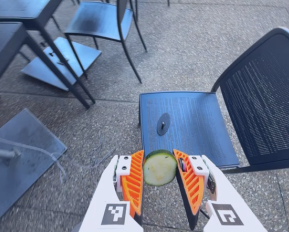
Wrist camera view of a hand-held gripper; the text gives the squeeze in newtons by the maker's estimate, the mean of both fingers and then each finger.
{"total": 11.8, "left": 11.7, "right": 11.9}